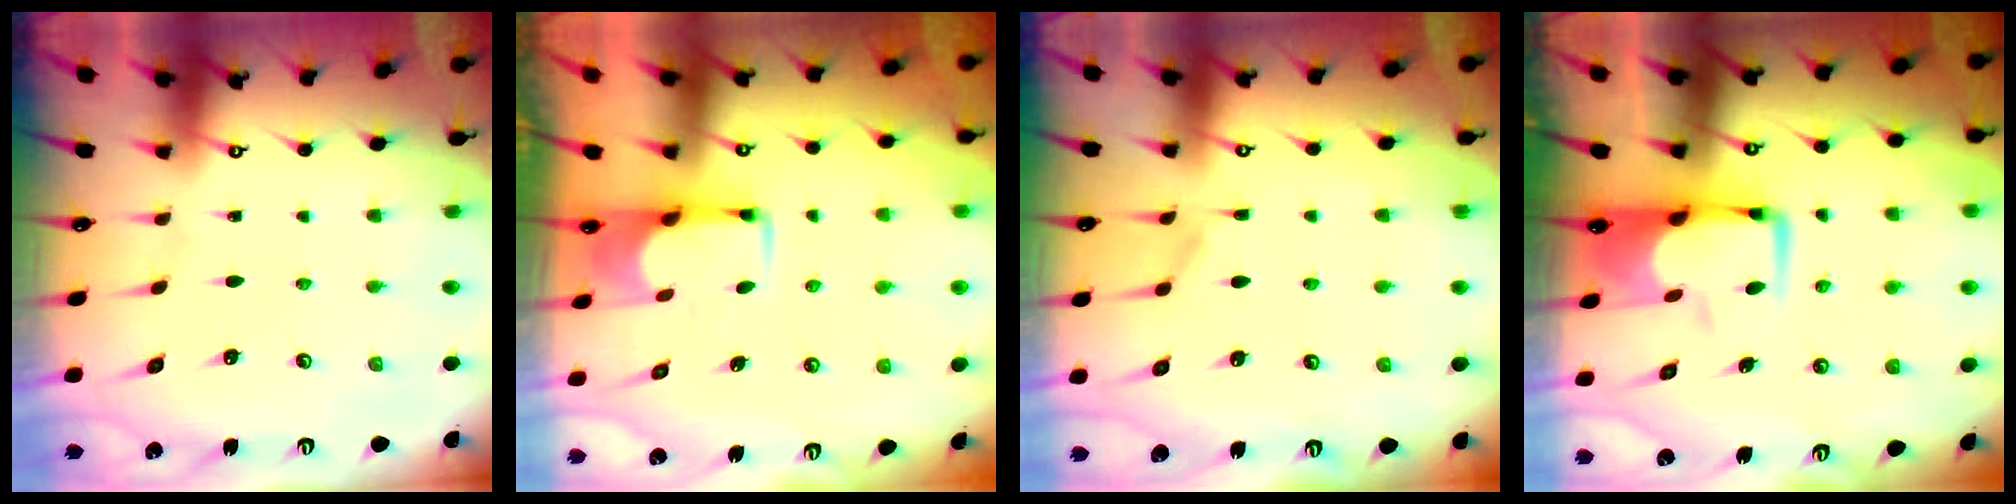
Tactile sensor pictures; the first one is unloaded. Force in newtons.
{"total": 1.8, "press": 1.6, "slide": 0.8}
{"total": 5.7, "press": 5.7, "slide": 0.6}
{"total": 7.9, "press": 7.8, "slide": 1.4}